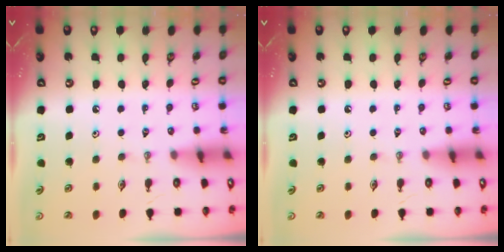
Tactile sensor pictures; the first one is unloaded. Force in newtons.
{"total": 0.0}